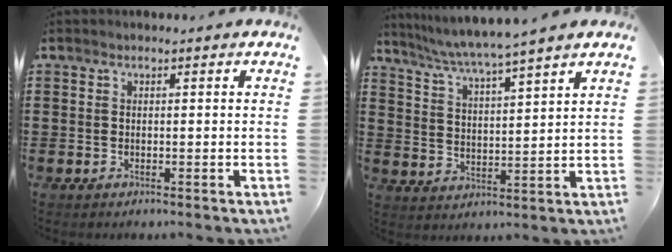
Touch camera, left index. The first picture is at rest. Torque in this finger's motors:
{"motor_torque": [2.14, 0.00, -0.16, -0.12]}